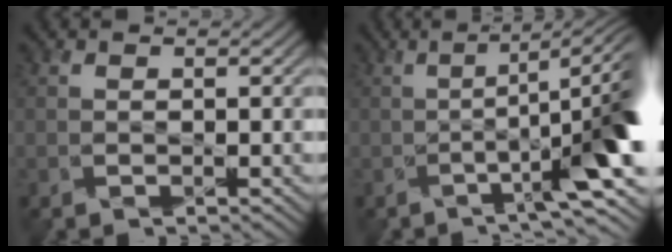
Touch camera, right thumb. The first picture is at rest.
{"total": 12.0, "force": [-2.4, 3.2, 11.4], "torque": [-0.149, -0.004, -0.034]}